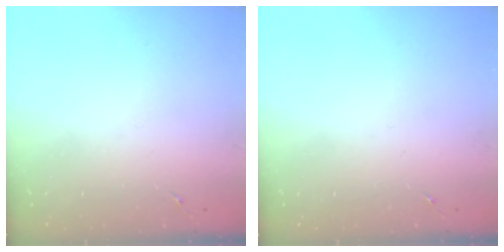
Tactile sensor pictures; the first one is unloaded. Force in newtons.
{"total": 0.0}